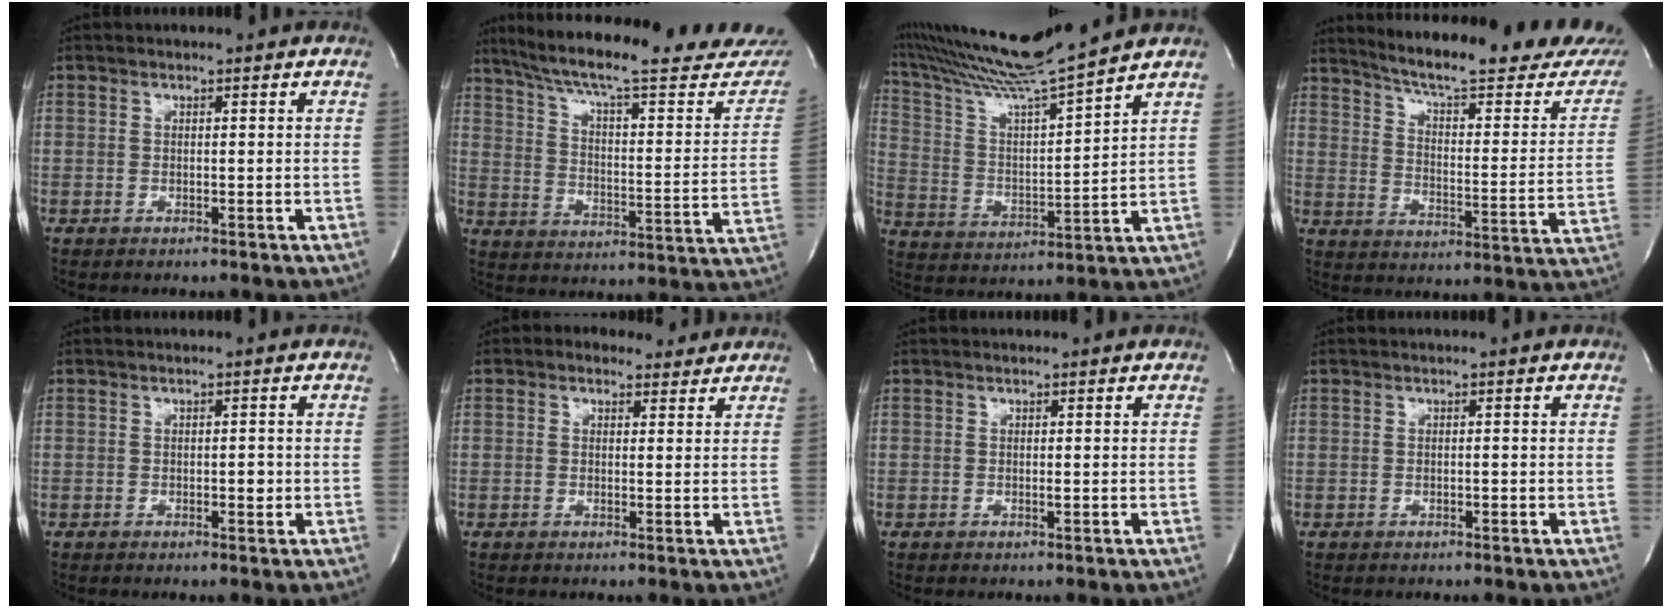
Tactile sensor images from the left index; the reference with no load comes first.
{"total": 29.2, "force": [25.6, 3.8, 13.6], "torque": [-0.214, -0.055, 0.334]}
{"total": 15.0, "force": [13.6, -2.2, 5.9], "torque": [-0.122, -0.016, 0.244]}
{"total": 26.7, "force": [24.0, 3.0, 11.3], "torque": [-0.166, -0.087, 0.299]}
{"total": 1.1, "force": [-0.2, 0.6, 1.0], "torque": [-0.013, 0.001, -0.002]}
{"total": 4.1, "force": [3.1, 2.4, 1.0], "torque": [-0.017, 0.020, 0.042]}
{"total": 0.0}
{"total": 0.0}